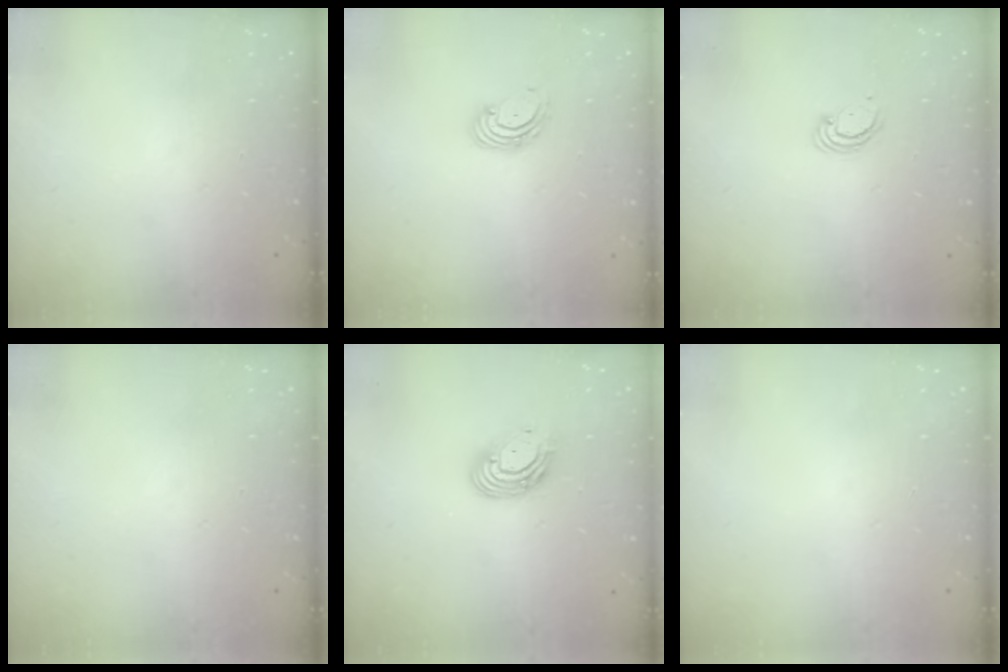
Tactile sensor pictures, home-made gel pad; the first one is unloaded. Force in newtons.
{"total": 3.3, "press": 3.2, "slide": 0.5}
{"total": 2.7, "press": 2.7, "slide": 0.2}
{"total": 0.0}
{"total": 9.9, "press": 9.8, "slide": 1.2}
{"total": 0.0}